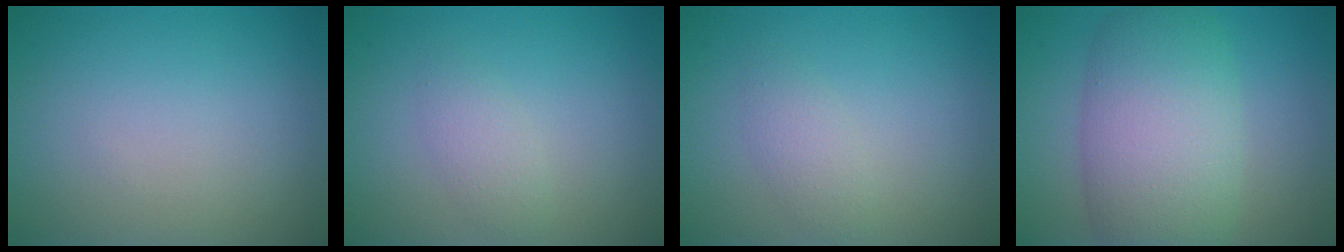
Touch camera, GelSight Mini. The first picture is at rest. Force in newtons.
{"total": 1.7, "press": 1.7, "slide": 0.0}
{"total": 1.7, "press": 1.7, "slide": 0.1}
{"total": 8.6, "press": 8.6, "slide": 0.3}